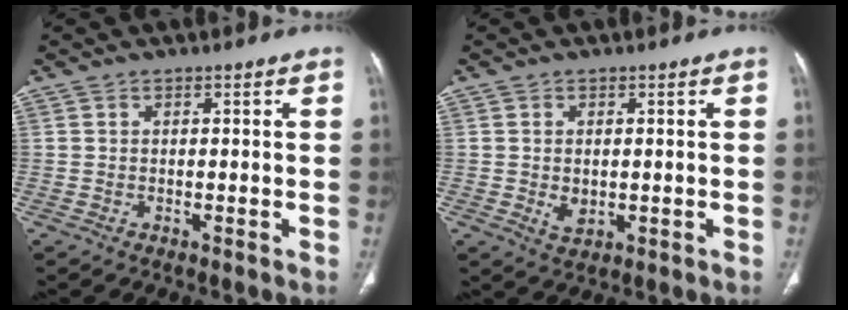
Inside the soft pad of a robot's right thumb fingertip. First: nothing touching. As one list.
[{"total": 3.1, "force": [-0.2, 2.1, 2.3], "torque": [-0.035, -0.006, 0.004]}]